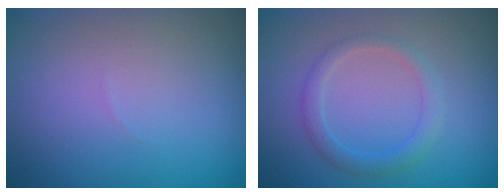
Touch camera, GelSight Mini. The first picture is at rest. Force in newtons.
{"total": 2.0, "press": 1.9, "slide": 0.1}